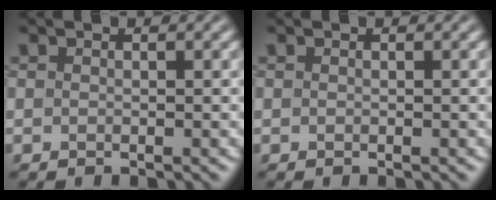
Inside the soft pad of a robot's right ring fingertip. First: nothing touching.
{"total": 0.0}